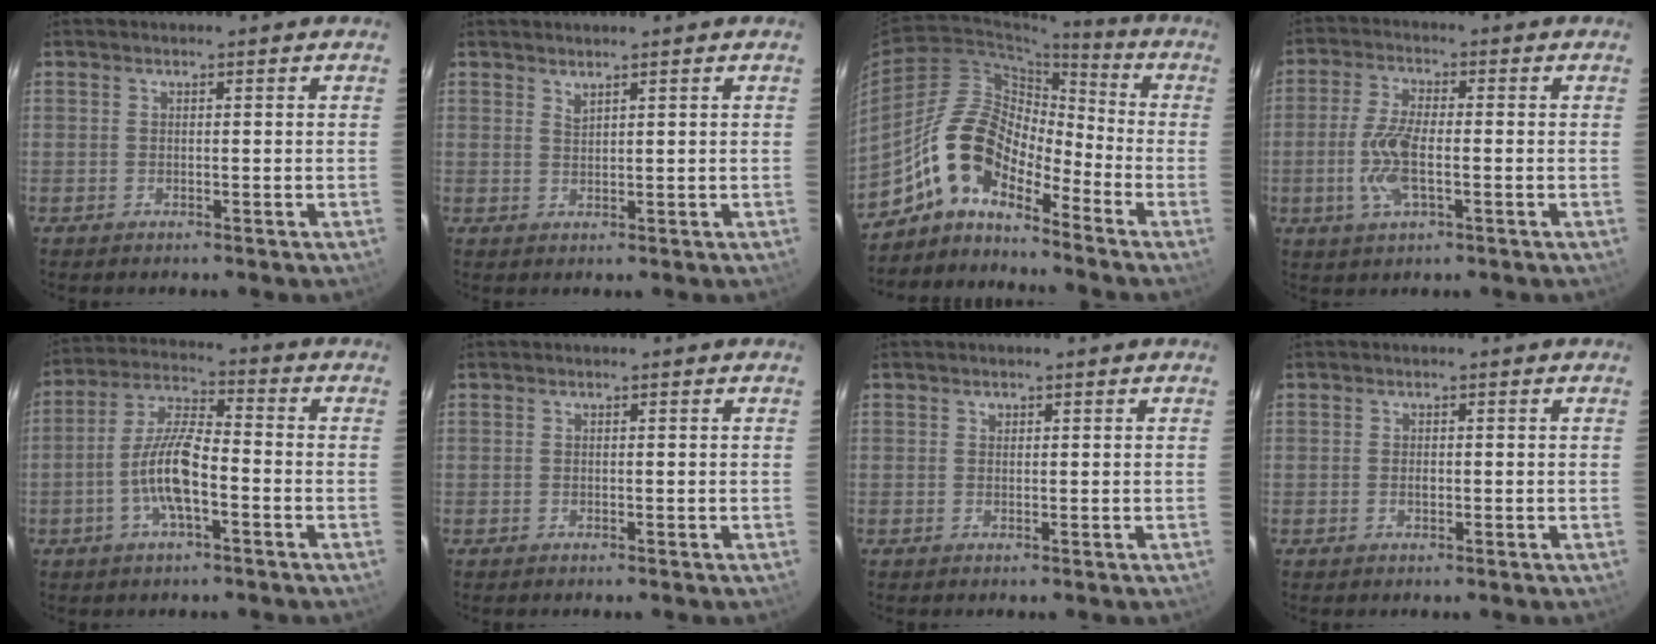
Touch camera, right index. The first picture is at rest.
{"total": 1.1, "force": [1.1, 0.0, 0.4], "torque": [-0.007, -0.001, 0.020]}
{"total": 11.6, "force": [-8.2, 5.1, 6.4], "torque": [-0.112, 0.025, -0.169]}
{"total": 7.9, "force": [-1.8, 2.8, 7.2], "torque": [-0.154, -0.001, -0.038]}
{"total": 9.9, "force": [-3.4, 2.7, 8.9], "torque": [-0.186, 0.006, -0.066]}
{"total": 0.0}
{"total": 0.6, "force": [0.3, 0.5, 0.0], "torque": [0.001, 0.002, 0.005]}
{"total": 1.0, "force": [-0.2, 0.6, 0.7], "torque": [-0.013, 0.001, -0.003]}